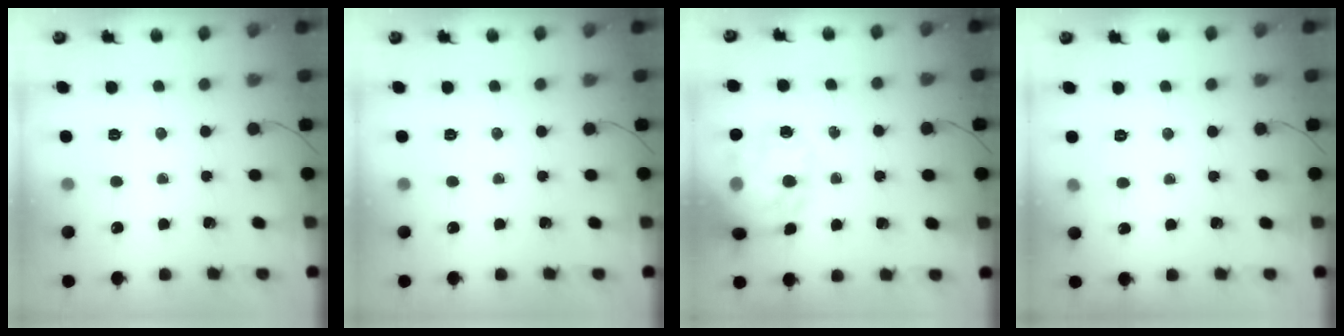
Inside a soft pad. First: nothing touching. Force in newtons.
{"total": 0.0}
{"total": 17.6, "press": 17.4, "slide": 2.5}
{"total": 5.2, "press": 5.0, "slide": 1.3}